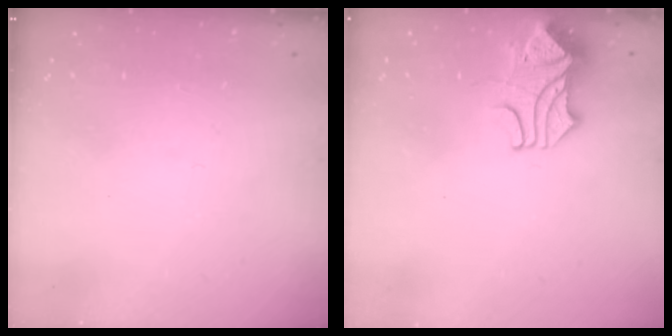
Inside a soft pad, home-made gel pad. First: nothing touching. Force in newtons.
{"total": 1.9, "press": 1.6, "slide": 1.0}